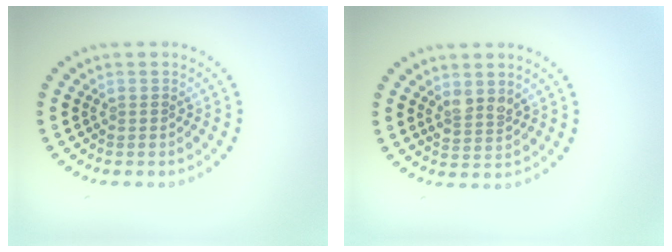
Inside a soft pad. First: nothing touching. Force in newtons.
{"total": 1.9, "press": 1.5, "slide": 1.1}